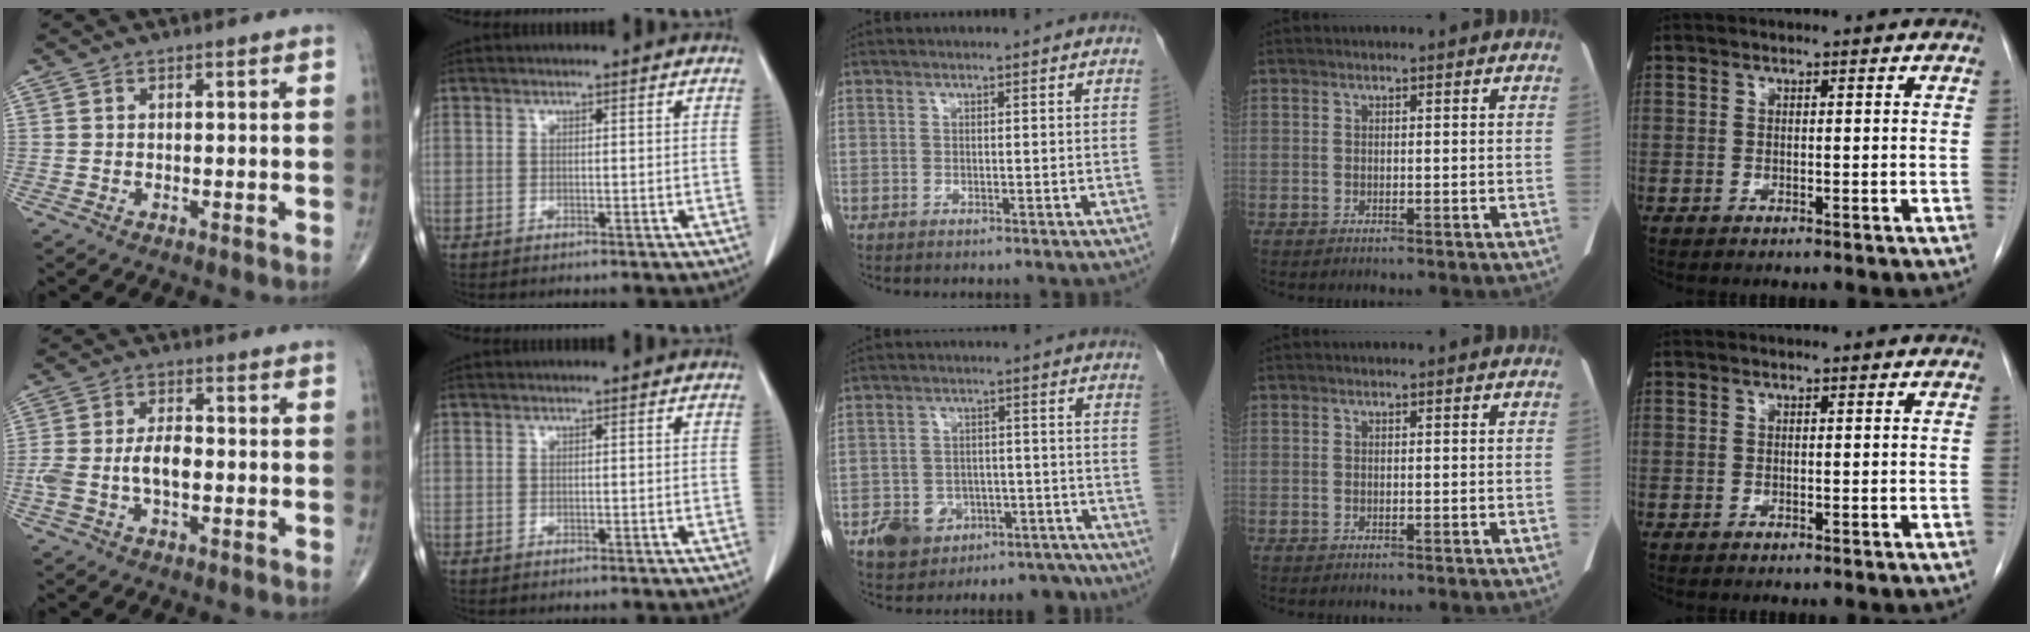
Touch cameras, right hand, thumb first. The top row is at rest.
{"thumb": {"total": 7.2, "force": [-1.2, 3.7, 6.1], "torque": [-0.140, 0.023, -0.021]}, "middle": {"total": 10.2, "force": [-6.7, 7.2, 3.0], "torque": [-0.039, 0.031, -0.091]}}